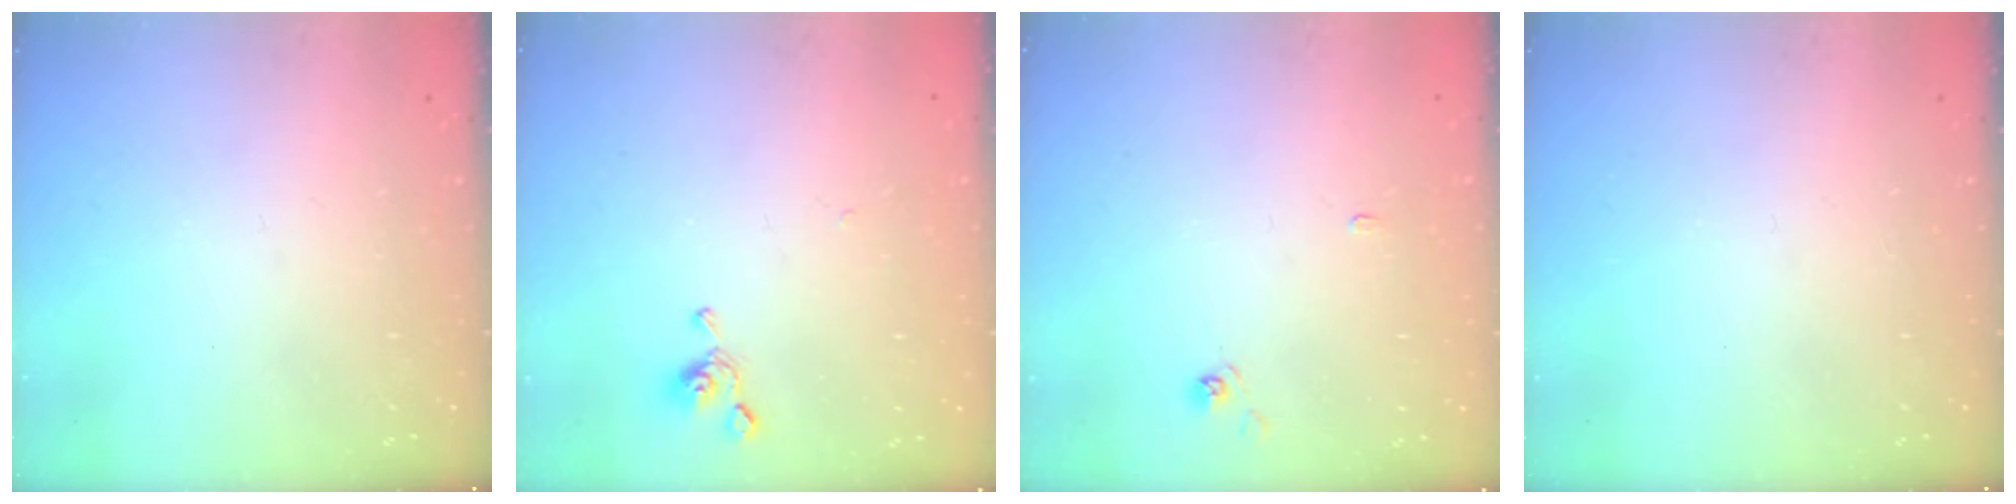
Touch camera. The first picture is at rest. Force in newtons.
{"total": 3.9, "press": 3.8, "slide": 0.5}
{"total": 2.0, "press": 2.0, "slide": 0.2}
{"total": 0.0}